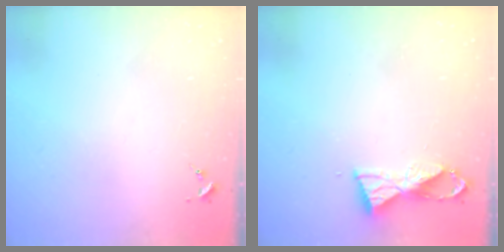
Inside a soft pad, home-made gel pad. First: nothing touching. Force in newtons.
{"total": 7.0, "press": 7.0, "slide": 0.5}